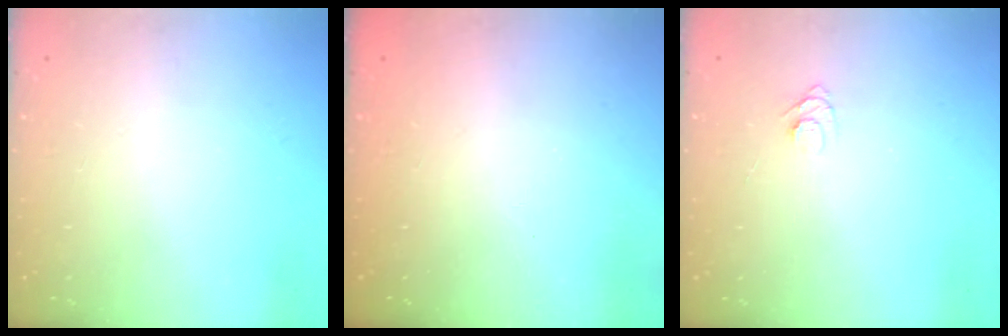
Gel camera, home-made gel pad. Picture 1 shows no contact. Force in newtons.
{"total": 2.3, "press": 2.2, "slide": 0.7}
{"total": 5.2, "press": 5.1, "slide": 0.6}